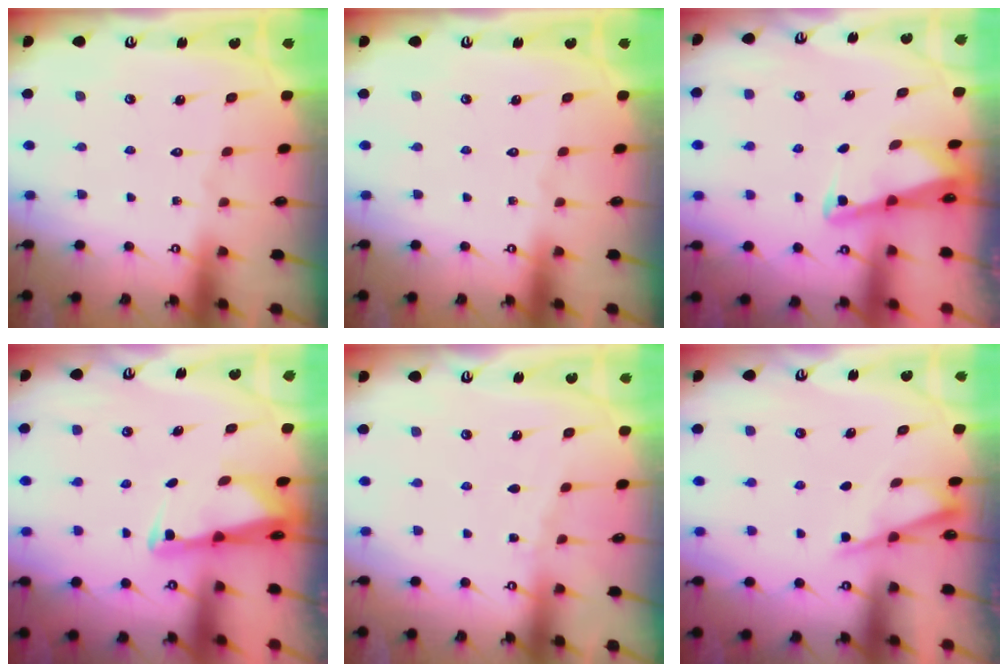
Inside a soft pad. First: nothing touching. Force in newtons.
{"total": 0.0}
{"total": 2.3, "press": 2.3, "slide": 0.3}
{"total": 2.7, "press": 2.6, "slide": 0.5}
{"total": 2.9, "press": 2.9, "slide": 0.4}
{"total": 1.6, "press": 1.6, "slide": 0.2}